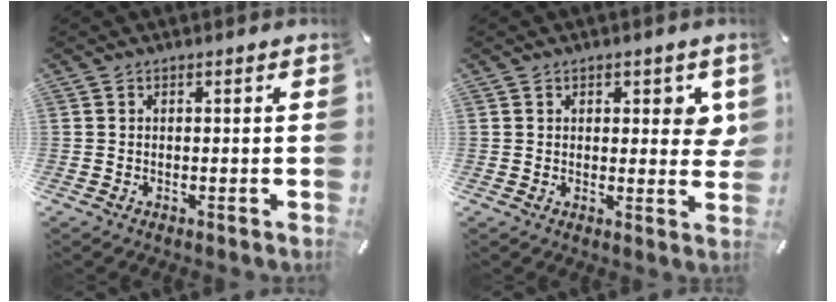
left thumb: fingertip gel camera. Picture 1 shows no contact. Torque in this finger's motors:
{"motor_torque": [1.10, -0.27, 0.38, -0.28, 0.04]}